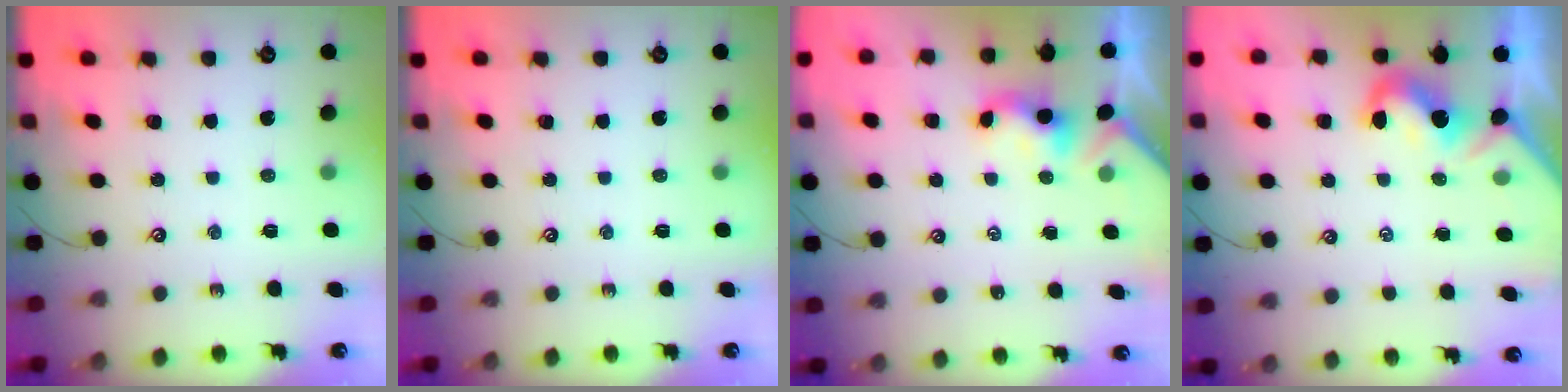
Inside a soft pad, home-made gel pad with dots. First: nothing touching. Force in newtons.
{"total": 0.0}
{"total": 1.1, "press": 1.0, "slide": 0.4}
{"total": 2.0, "press": 2.0, "slide": 0.6}